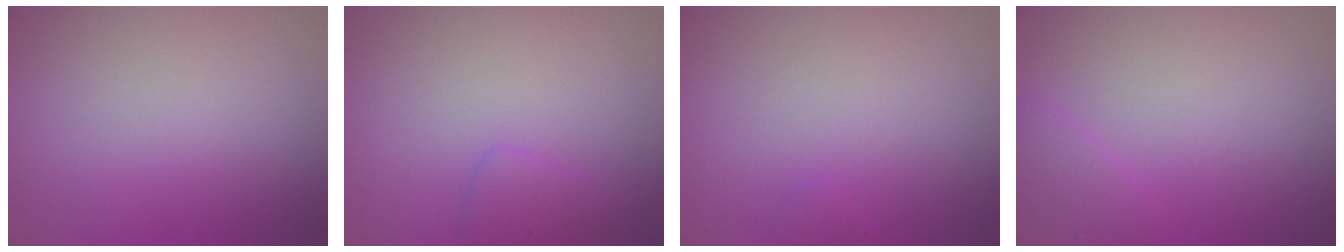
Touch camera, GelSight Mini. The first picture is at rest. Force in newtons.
{"total": 1.6, "press": 1.6, "slide": 0.1}
{"total": 0.5, "press": 0.5, "slide": 0.0}
{"total": 1.4, "press": 1.4, "slide": 0.1}